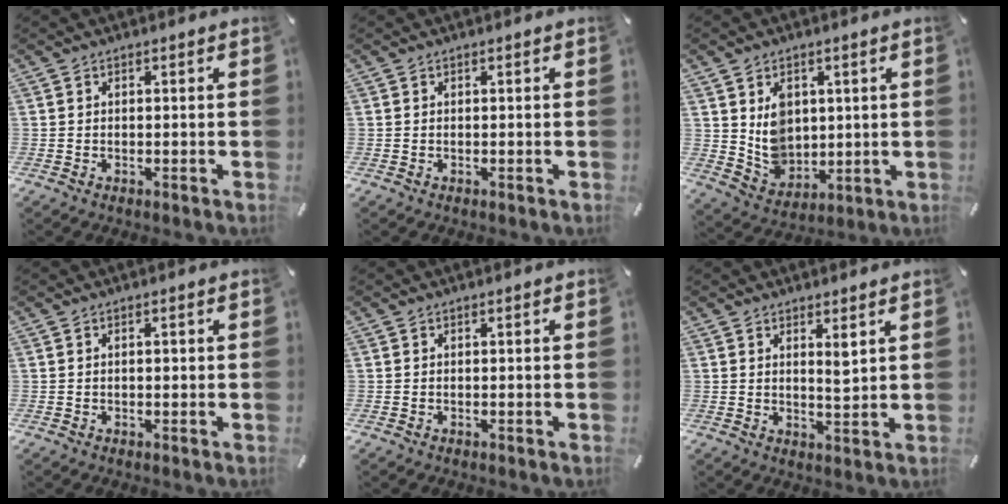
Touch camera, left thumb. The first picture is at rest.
{"total": 0.0}
{"total": 8.1, "force": [3.1, 7.0, 2.6], "torque": [-0.047, -0.016, 0.065]}
{"total": 0.8, "force": [0.0, 0.5, 0.6], "torque": [-0.013, 0.000, 0.000]}
{"total": 0.0}
{"total": 3.7, "force": [2.3, 0.9, 2.8], "torque": [-0.045, -0.014, 0.036]}